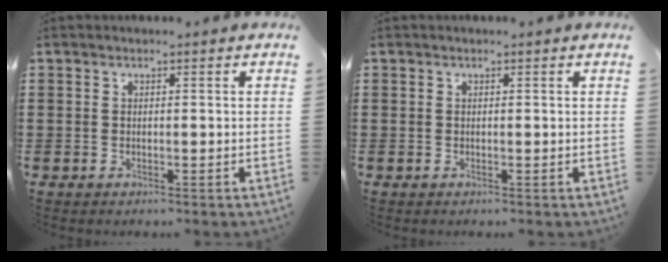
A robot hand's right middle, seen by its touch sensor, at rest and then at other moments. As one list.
[{"total": 0.0}]